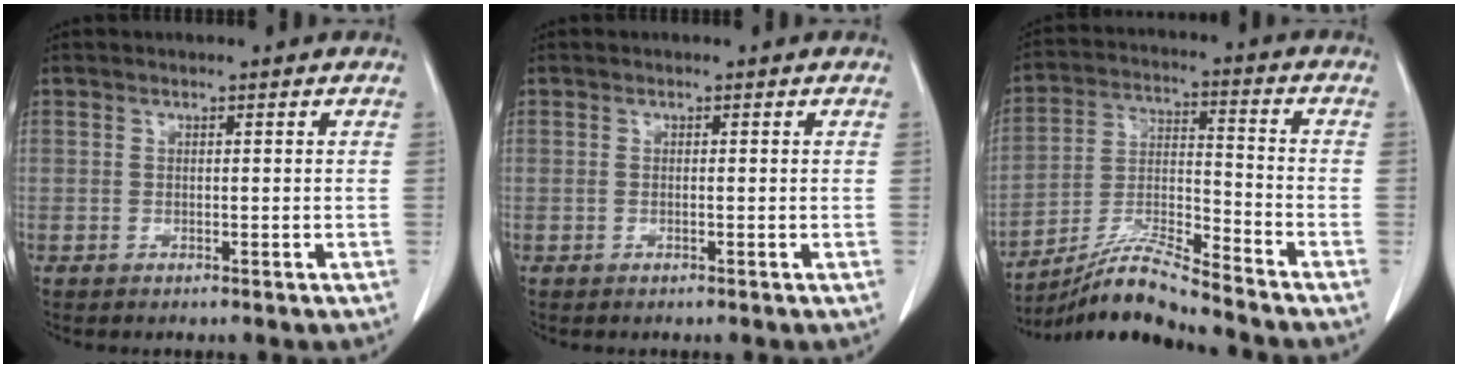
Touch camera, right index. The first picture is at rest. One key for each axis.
{"total": 0.0}
{"total": 10.5, "fx": -9.6, "fy": -1.4, "fz": 3.9, "tx": -0.079, "ty": -0.001, "tz": -0.177}